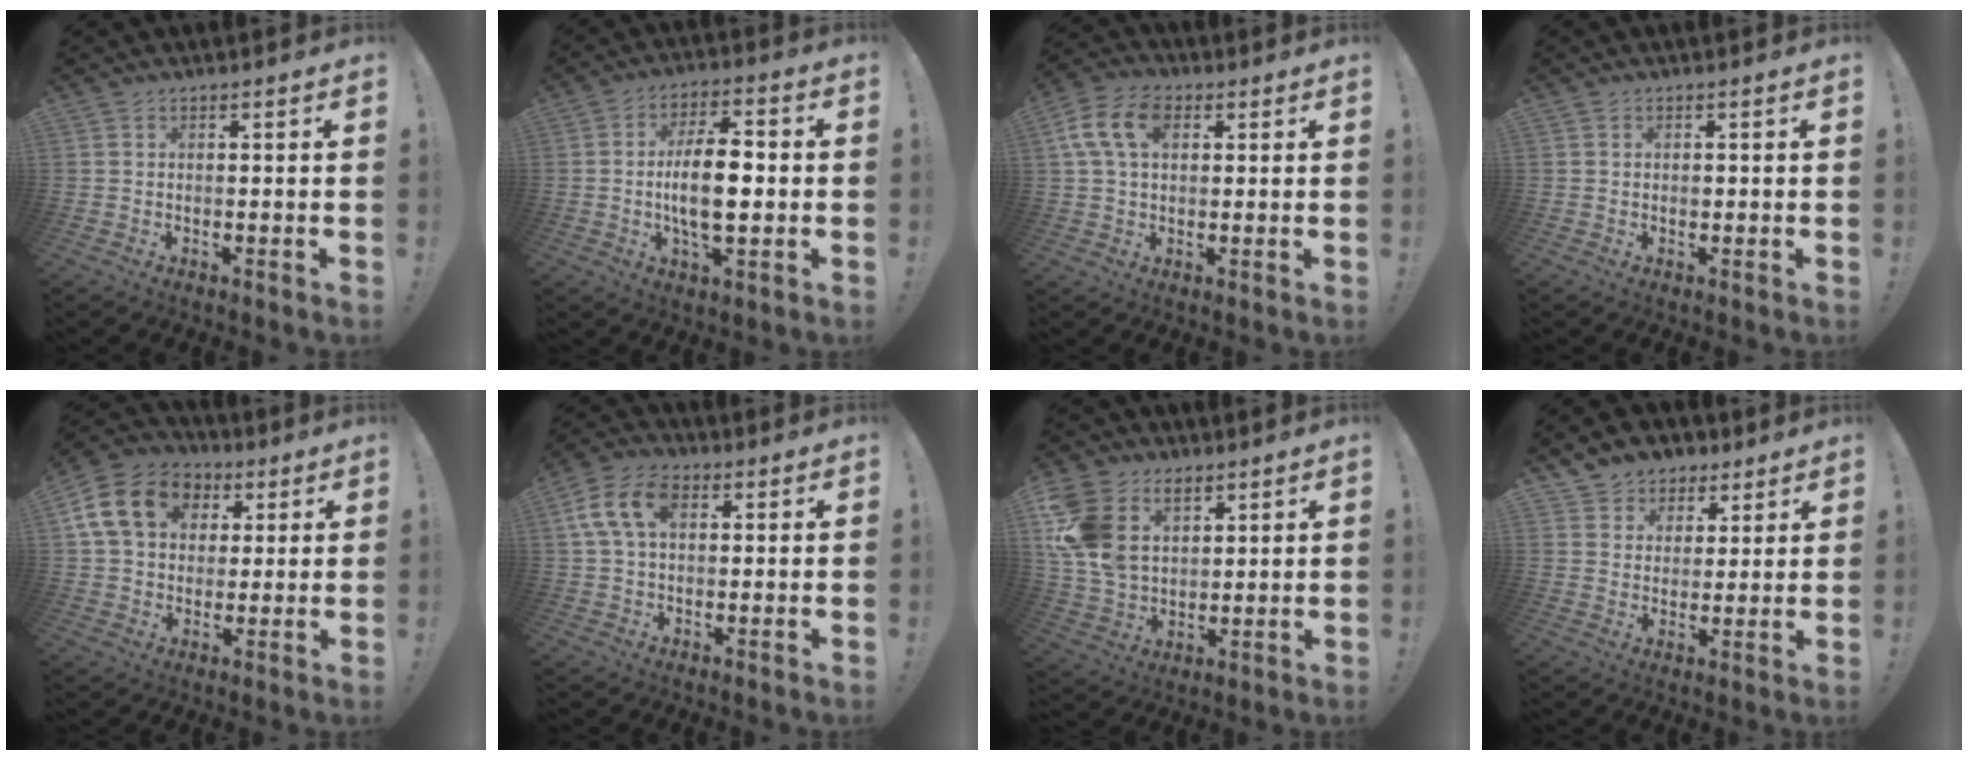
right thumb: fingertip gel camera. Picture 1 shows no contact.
{"total": 12.6, "force": [-1.2, 5.3, 11.3], "torque": [-0.208, 0.001, -0.030]}
{"total": 11.8, "force": [3.7, 7.4, 8.4], "torque": [-0.159, 0.007, 0.071]}
{"total": 0.6, "force": [-0.4, 0.3, 0.3], "torque": [-0.010, 0.006, -0.006]}
{"total": 17.8, "force": [5.5, 13.8, 9.8], "torque": [-0.148, -0.005, 0.108]}
{"total": 11.8, "force": [3.5, 7.3, 8.6], "torque": [-0.167, 0.005, 0.065]}
{"total": 16.5, "force": [6.7, 12.1, 9.0], "torque": [-0.182, -0.035, 0.131]}
{"total": 7.2, "force": [3.9, 6.0, 1.0], "torque": [-0.015, -0.024, 0.081]}